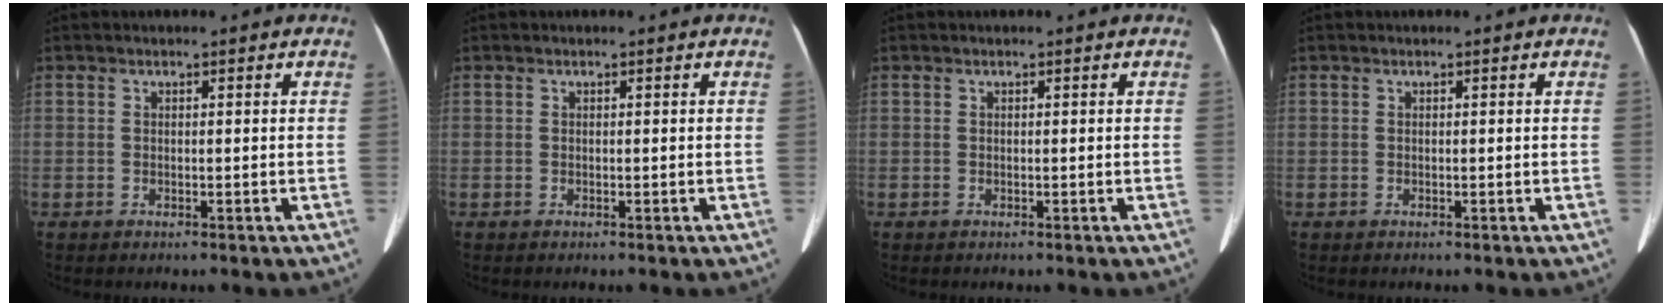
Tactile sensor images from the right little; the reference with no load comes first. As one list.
[{"total": 0.0}, {"total": 0.0}, {"total": 0.0}]